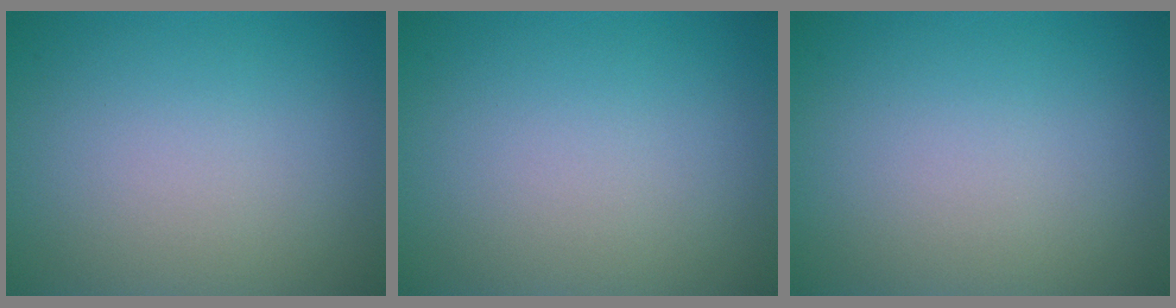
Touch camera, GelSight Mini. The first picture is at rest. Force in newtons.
{"total": 0.0}
{"total": 0.0}